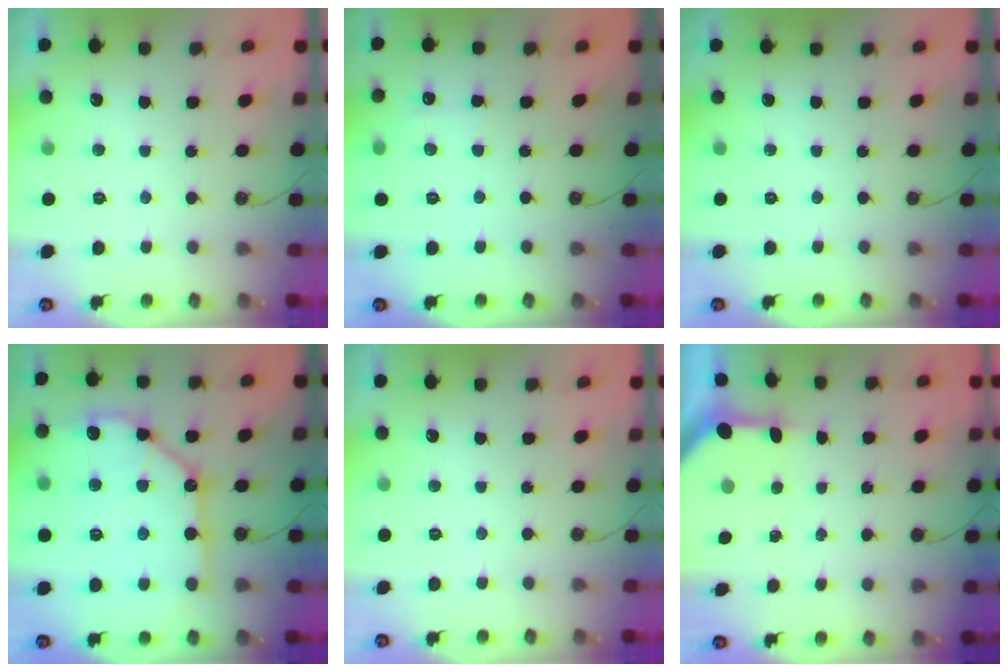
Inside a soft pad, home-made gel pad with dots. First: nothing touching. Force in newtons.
{"total": 5.2, "press": 5.2, "slide": 0.7}
{"total": 0.0}
{"total": 16.8, "press": 16.6, "slide": 2.1}
{"total": 0.0}
{"total": 3.5, "press": 3.5, "slide": 0.4}